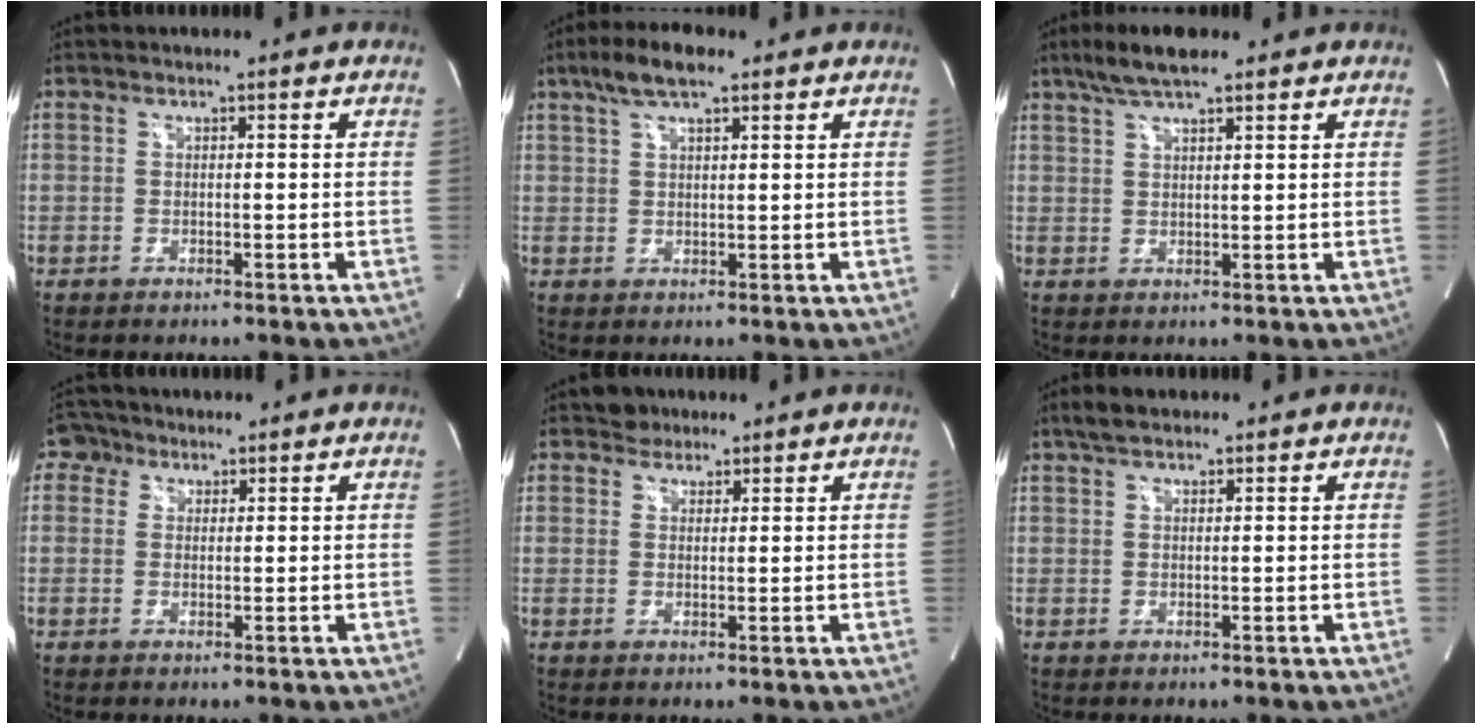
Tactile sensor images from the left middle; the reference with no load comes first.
{"total": 6.2, "force": [4.1, 1.6, 4.3], "torque": [-0.093, 0.019, 0.074]}
{"total": 6.0, "force": [4.5, 1.0, 3.8], "torque": [-0.082, 0.016, 0.082]}
{"total": 3.5, "force": [1.9, 2.9, 0.5], "torque": [-0.013, 0.016, 0.032]}
{"total": 2.4, "force": [1.9, 1.4, -0.2], "torque": [0.004, 0.005, 0.026]}
{"total": 3.0, "force": [2.4, 1.1, 1.5], "torque": [-0.036, 0.014, 0.043]}